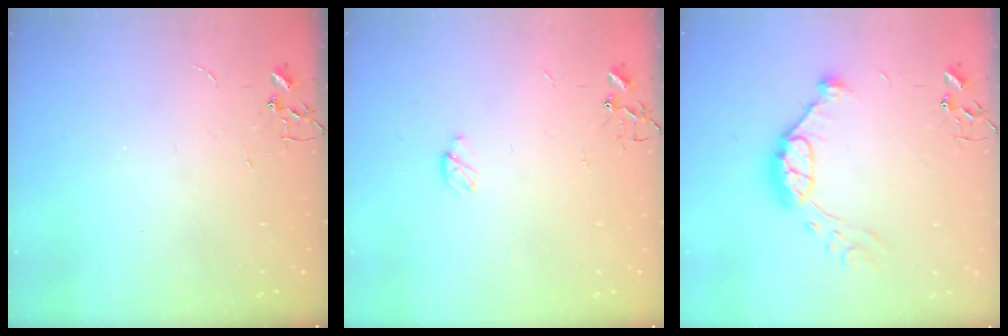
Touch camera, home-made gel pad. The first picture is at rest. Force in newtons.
{"total": 3.5, "press": 3.5, "slide": 0.4}
{"total": 12.9, "press": 12.8, "slide": 0.9}